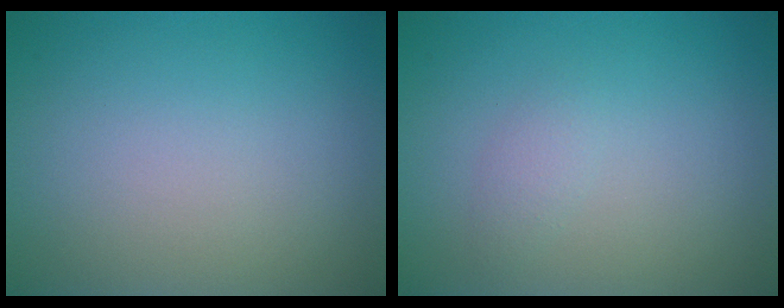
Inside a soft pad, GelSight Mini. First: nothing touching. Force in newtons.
{"total": 1.1, "press": 1.1, "slide": 0.0}